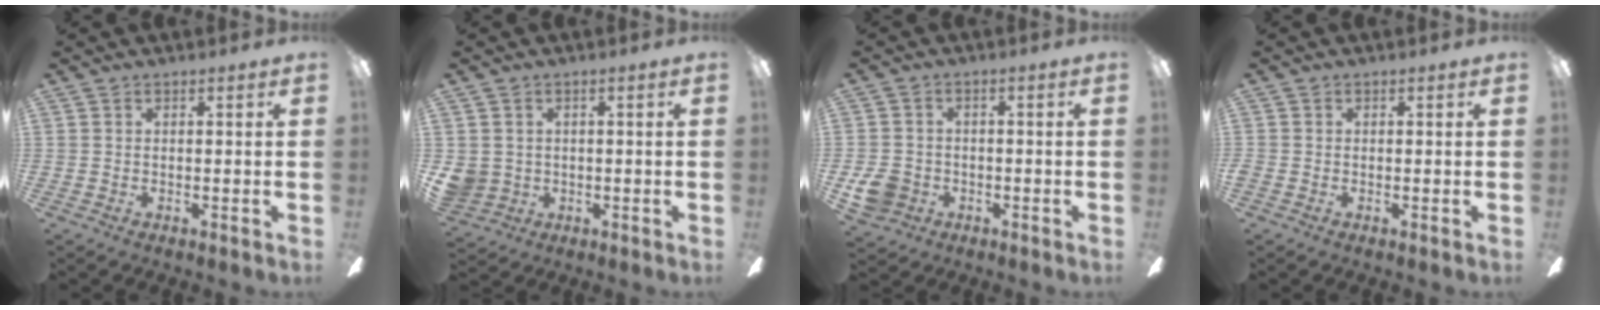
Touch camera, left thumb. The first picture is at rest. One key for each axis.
{"total": 5.1, "fx": 0.3, "fy": 5.0, "fz": 0.9, "tx": -0.033, "ty": 0.005, "tz": 0.008}
{"total": 7.6, "fx": -2.8, "fy": 6.6, "fz": 2.5, "tx": -0.052, "ty": 0.021, "tz": -0.052}
{"total": 1.1, "fx": -0.3, "fy": 1.0, "fz": 0.2, "tx": -0.002, "ty": 0.005, "tz": -0.007}